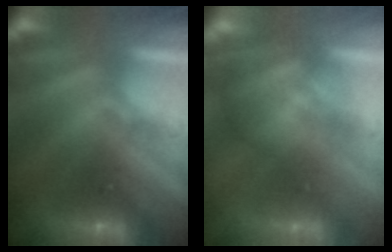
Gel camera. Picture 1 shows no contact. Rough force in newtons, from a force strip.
{"total": 2.9}